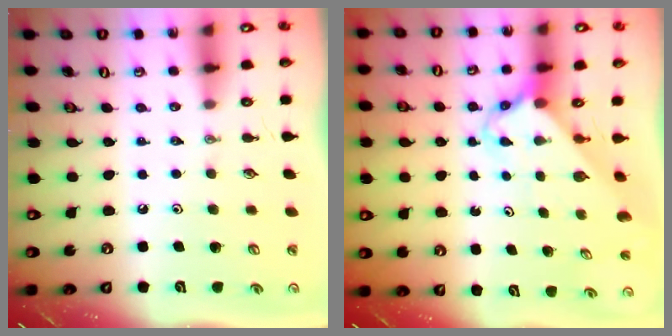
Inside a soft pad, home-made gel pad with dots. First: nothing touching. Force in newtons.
{"total": 2.6, "press": 2.6, "slide": 0.2}